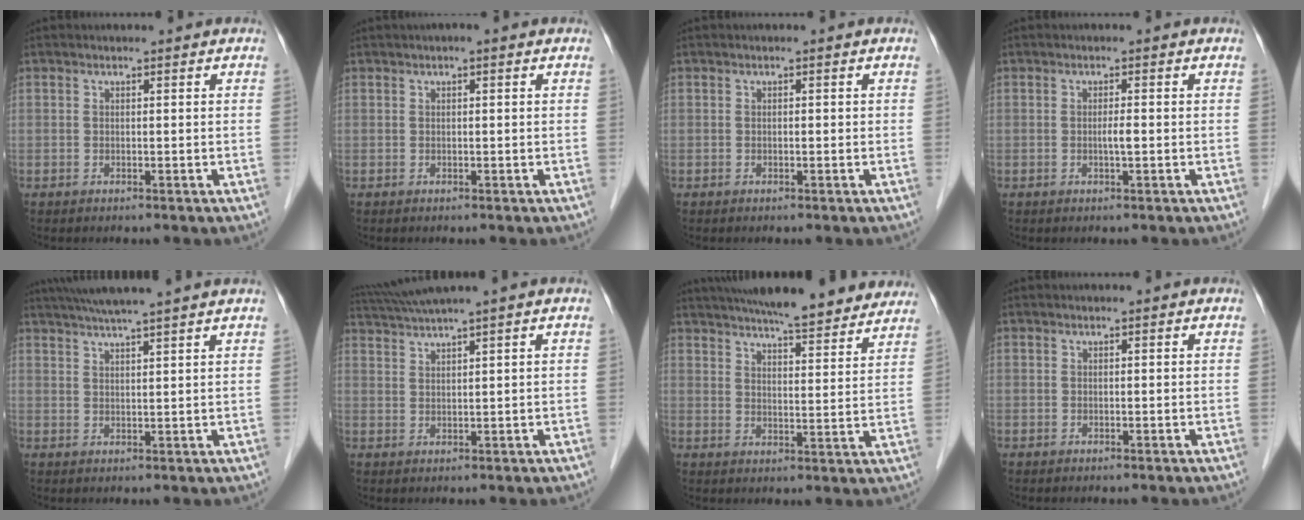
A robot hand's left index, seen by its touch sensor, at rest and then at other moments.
{"total": 0.9, "force": [0.4, 0.2, 0.8], "torque": [-0.015, 0.008, 0.001]}
{"total": 0.0}
{"total": 1.3, "force": [-0.3, 0.0, 1.3], "torque": [-0.025, -0.002, -0.005]}
{"total": 9.0, "force": [7.7, -1.4, 4.4], "torque": [-0.070, 0.023, 0.107]}
{"total": 4.7, "force": [3.9, -1.8, 2.0], "torque": [-0.047, 0.011, 0.081]}
{"total": 20.7, "force": [18.2, 3.1, 9.4], "torque": [-0.143, 0.020, 0.238]}
{"total": 0.0}